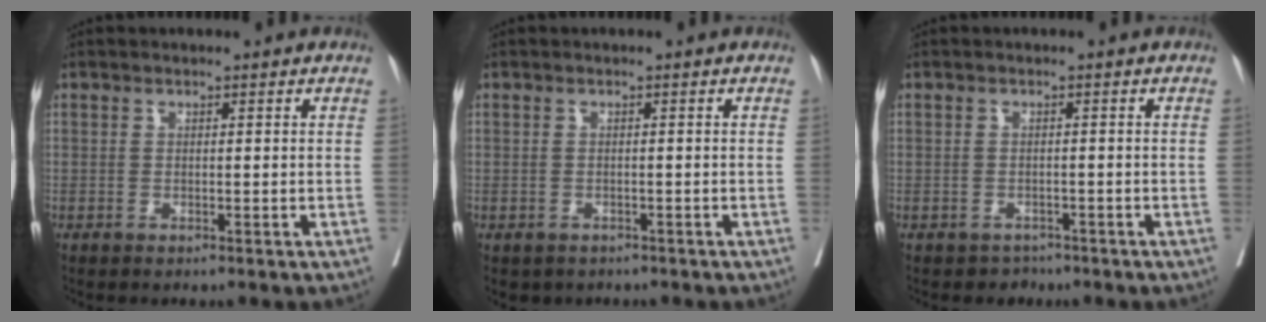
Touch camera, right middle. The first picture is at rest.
{"total": 2.9, "force": [-2.1, 1.8, 0.7], "torque": [-0.007, 0.000, -0.026]}
{"total": 1.9, "force": [-1.5, 1.2, -0.3], "torque": [0.000, 0.004, -0.025]}